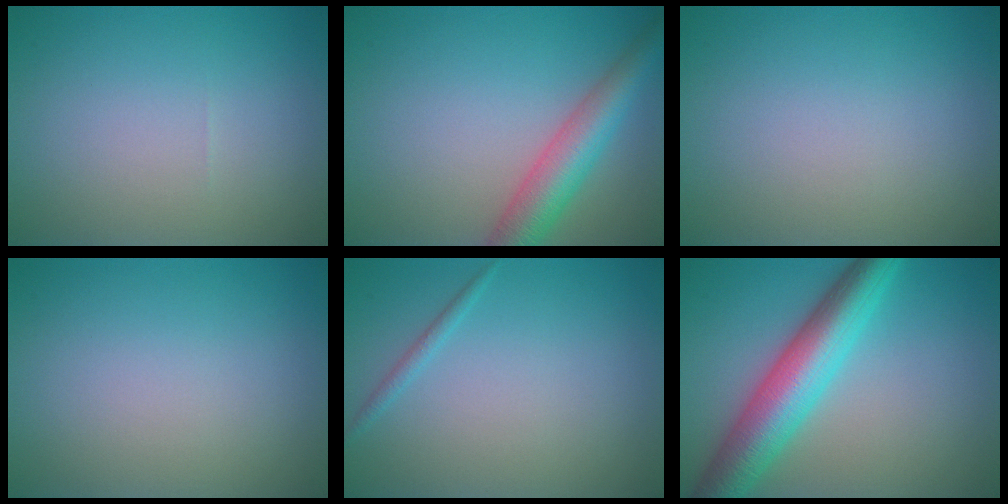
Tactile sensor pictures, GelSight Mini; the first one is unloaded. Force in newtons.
{"total": 5.3, "press": 5.3, "slide": 0.1}
{"total": 0.0}
{"total": 0.0}
{"total": 0.9, "press": 0.9, "slide": 0.1}
{"total": 8.0, "press": 8.0, "slide": 0.2}